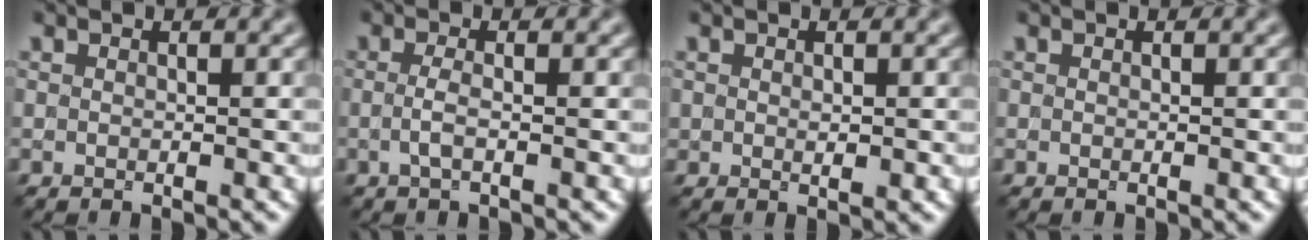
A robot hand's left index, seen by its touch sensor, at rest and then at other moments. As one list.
[{"total": 1.6, "force": [-0.2, 0.5, 1.5], "torque": [-0.033, -0.001, -0.010]}, {"total": 1.1, "force": [0.1, 0.7, 0.9], "torque": [-0.016, -0.002, 0.004]}, {"total": 0.0}]